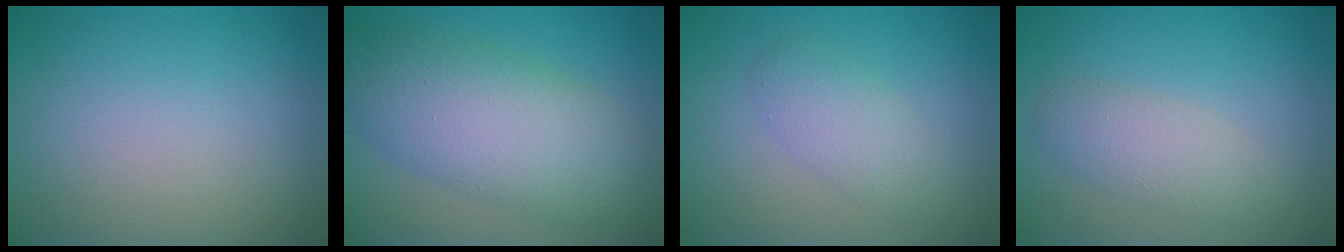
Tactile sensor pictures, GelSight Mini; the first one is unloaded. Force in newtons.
{"total": 8.6, "press": 8.6, "slide": 0.4}
{"total": 2.6, "press": 2.6, "slide": 0.2}
{"total": 2.8, "press": 2.7, "slide": 0.3}